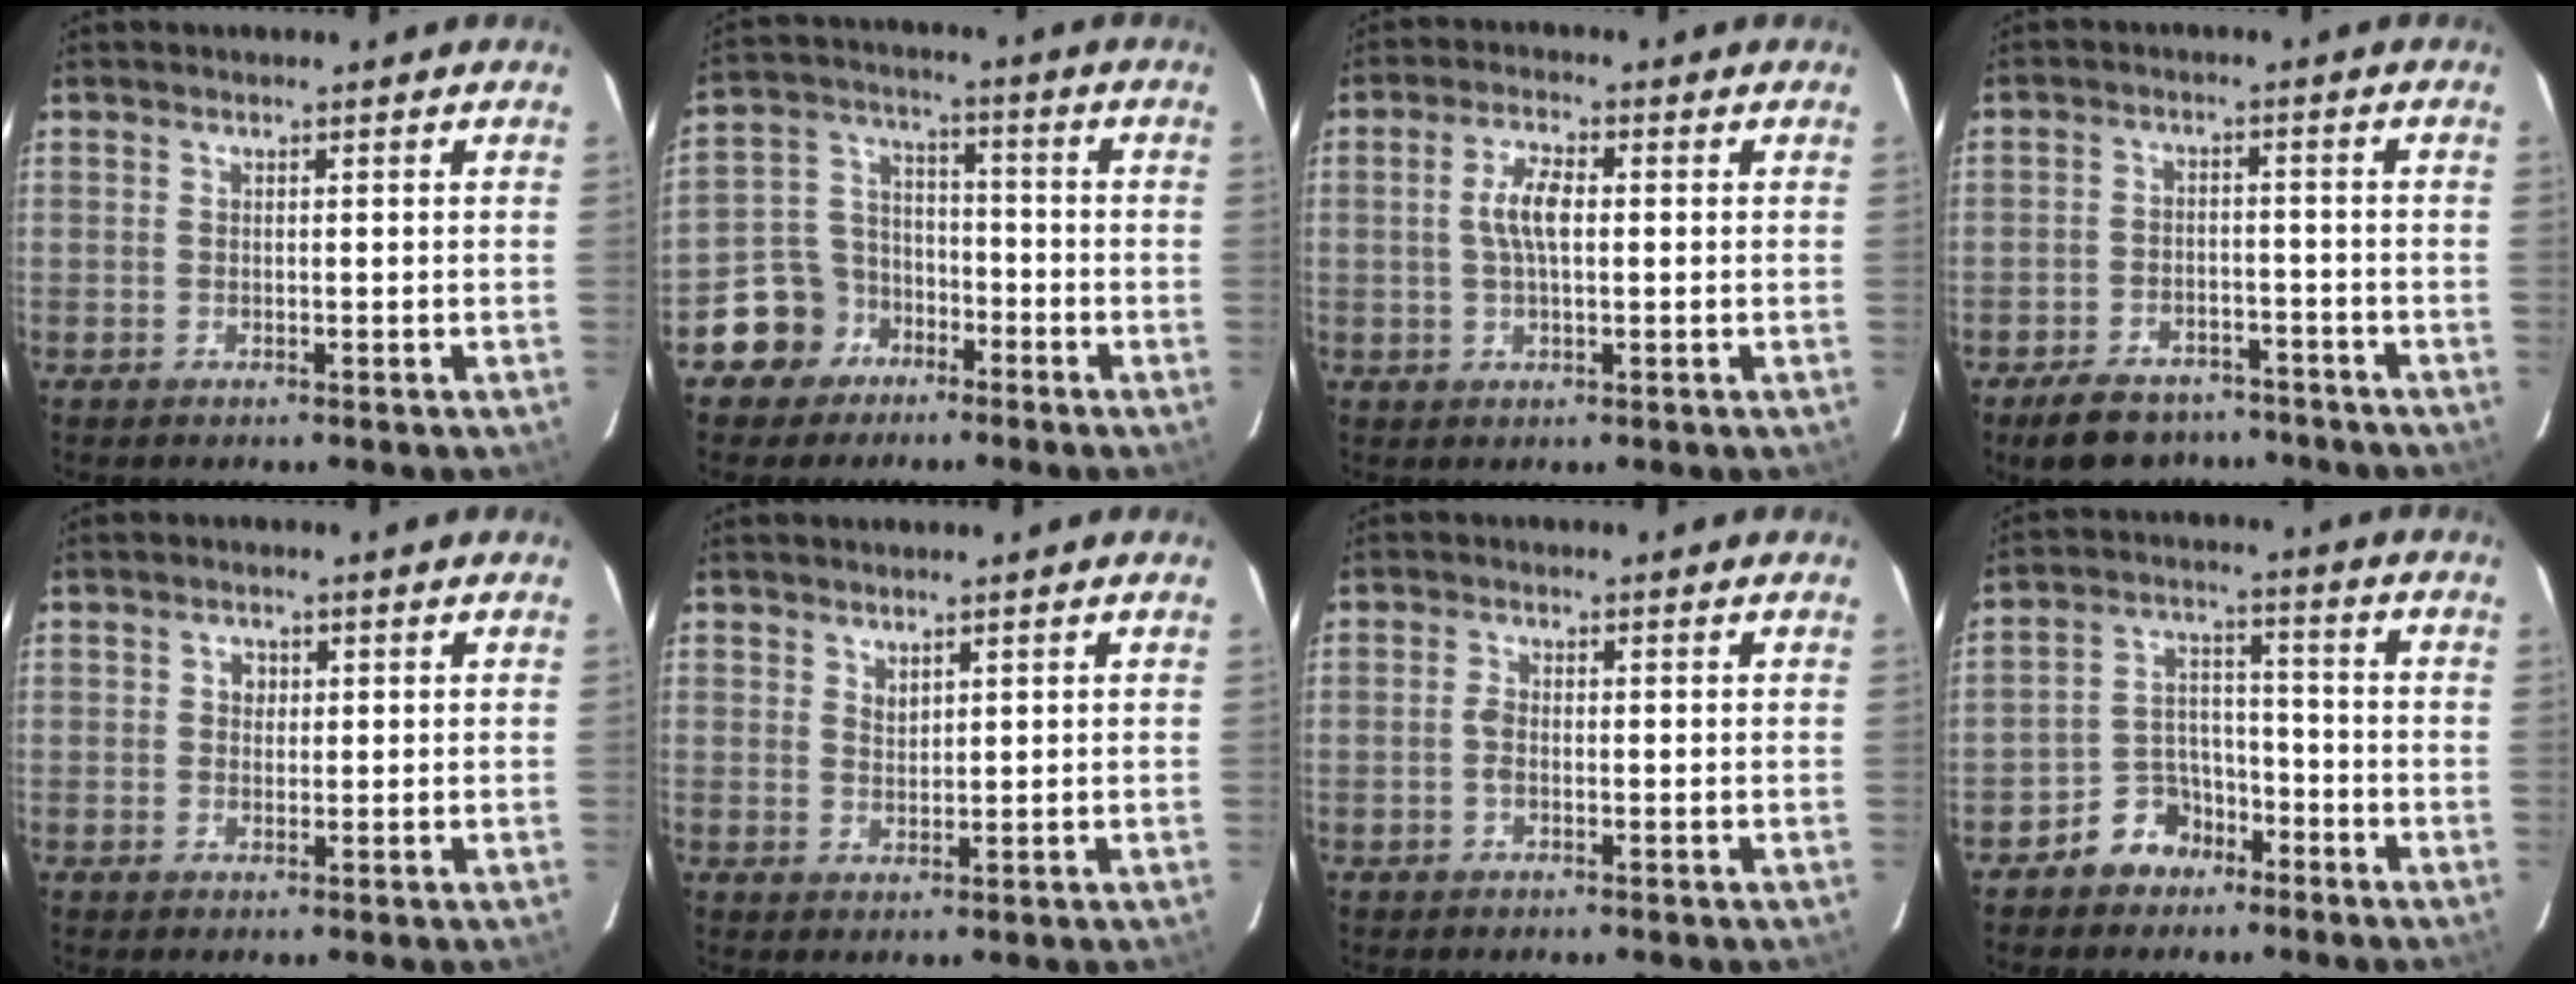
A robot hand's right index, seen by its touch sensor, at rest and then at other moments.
{"total": 9.5, "force": [-5.6, 7.6, 1.2], "torque": [-0.044, 0.038, -0.093]}
{"total": 5.3, "force": [0.4, 2.0, 4.9], "torque": [-0.097, 0.009, 0.008]}
{"total": 12.2, "force": [-9.7, 5.9, 4.4], "torque": [-0.109, 0.010, -0.132]}
{"total": 1.7, "force": [0.3, 1.6, 0.5], "torque": [-0.006, 0.007, 0.003]}
{"total": 1.5, "force": [1.3, 0.6, 0.5], "torque": [-0.006, 0.000, 0.025]}
{"total": 1.6, "force": [-0.5, 0.9, 1.3], "torque": [-0.029, 0.004, -0.011]}
{"total": 7.5, "force": [-5.2, 5.2, 1.3], "torque": [-0.027, 0.032, -0.085]}